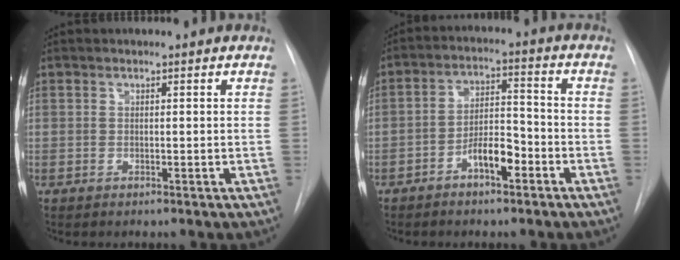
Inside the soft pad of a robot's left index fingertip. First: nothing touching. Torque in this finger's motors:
{"motor_torque": [0.21, 0.03, 0.19, 0.04]}